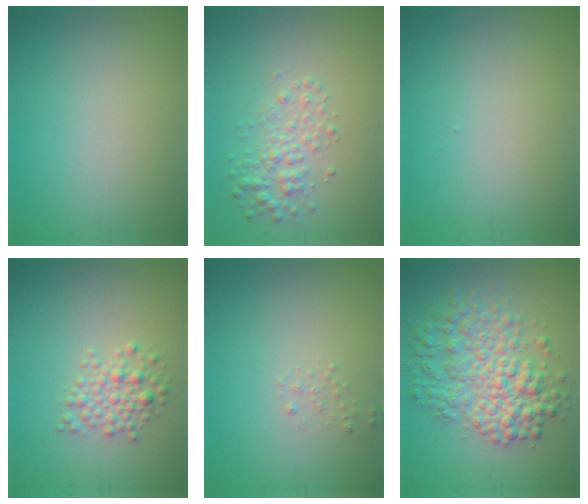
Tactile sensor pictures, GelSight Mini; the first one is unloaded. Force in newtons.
{"total": 2.6, "press": 2.6, "slide": 0.0}
{"total": 0.0}
{"total": 2.6, "press": 2.6, "slide": 0.2}
{"total": 0.6, "press": 0.6, "slide": 0.0}
{"total": 7.2, "press": 7.2, "slide": 0.1}